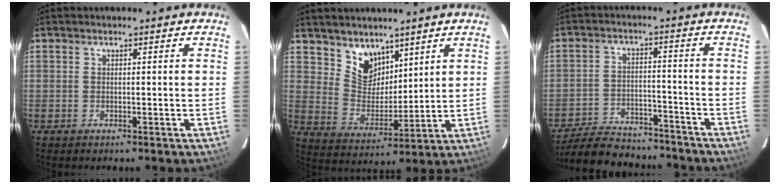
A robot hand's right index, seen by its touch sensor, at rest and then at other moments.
{"total": 8.4, "force": [6.0, 5.2, 2.6], "torque": [-0.041, -0.001, 0.124]}
{"total": 16.7, "force": [-14.6, 5.9, 5.4], "torque": [-0.132, 0.012, -0.208]}